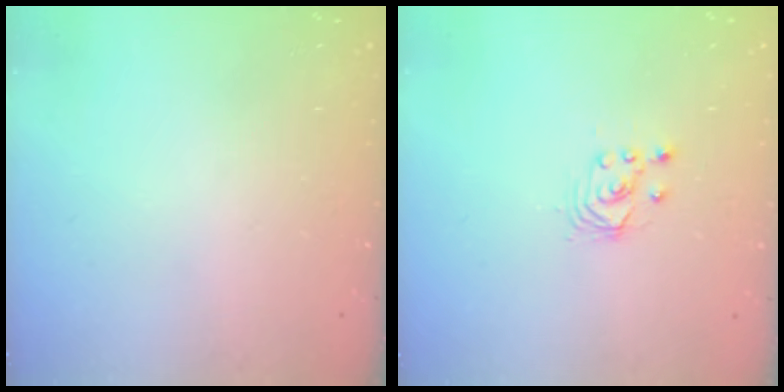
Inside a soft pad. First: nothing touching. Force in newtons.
{"total": 2.5, "press": 2.5, "slide": 0.2}